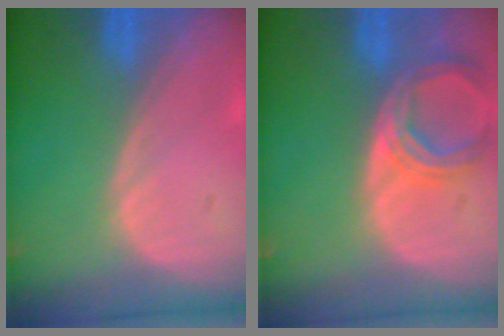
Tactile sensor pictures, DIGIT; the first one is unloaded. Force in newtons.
{"total": 6.6, "press": 6.0, "slide": 2.8}